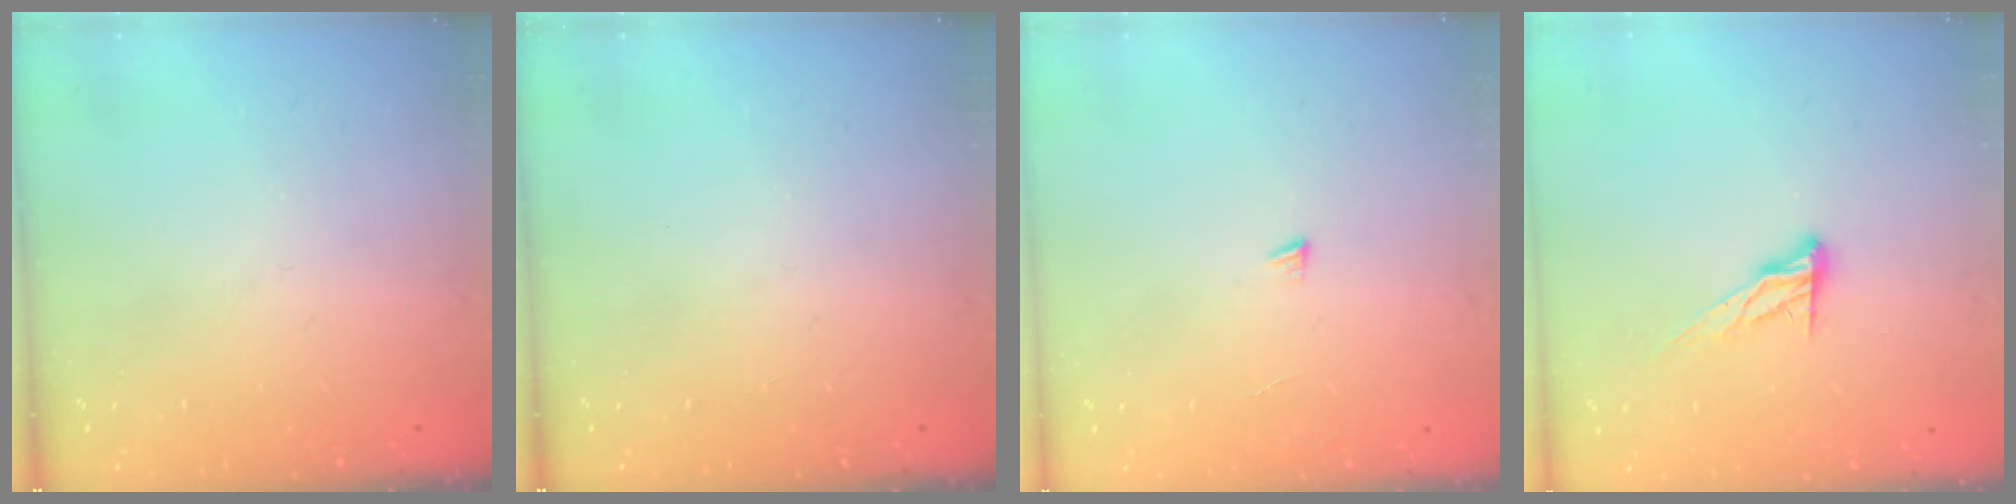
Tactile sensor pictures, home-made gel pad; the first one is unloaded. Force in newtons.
{"total": 0.0}
{"total": 3.1, "press": 3.1, "slide": 0.3}
{"total": 8.2, "press": 8.2, "slide": 0.2}